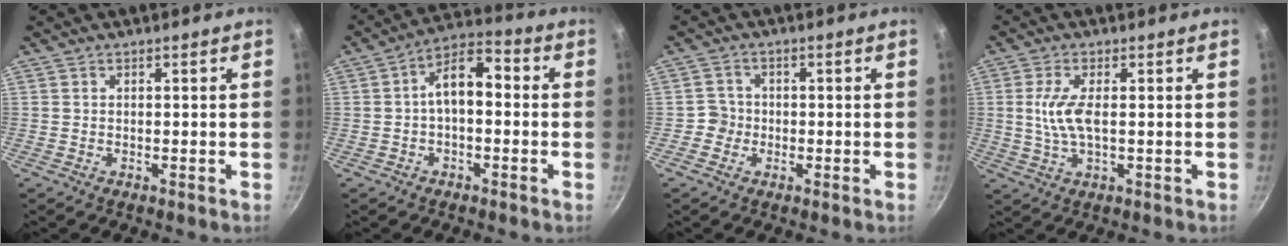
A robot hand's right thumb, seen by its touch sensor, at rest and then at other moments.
{"total": 9.1, "force": [0.1, 5.0, 7.6], "torque": [-0.111, 0.037, -0.010]}
{"total": 2.8, "force": [-0.9, 2.7, 0.3], "torque": [0.014, 0.011, -0.024]}
{"total": 6.2, "force": [0.5, 2.4, 5.7], "torque": [-0.134, -0.002, 0.012]}